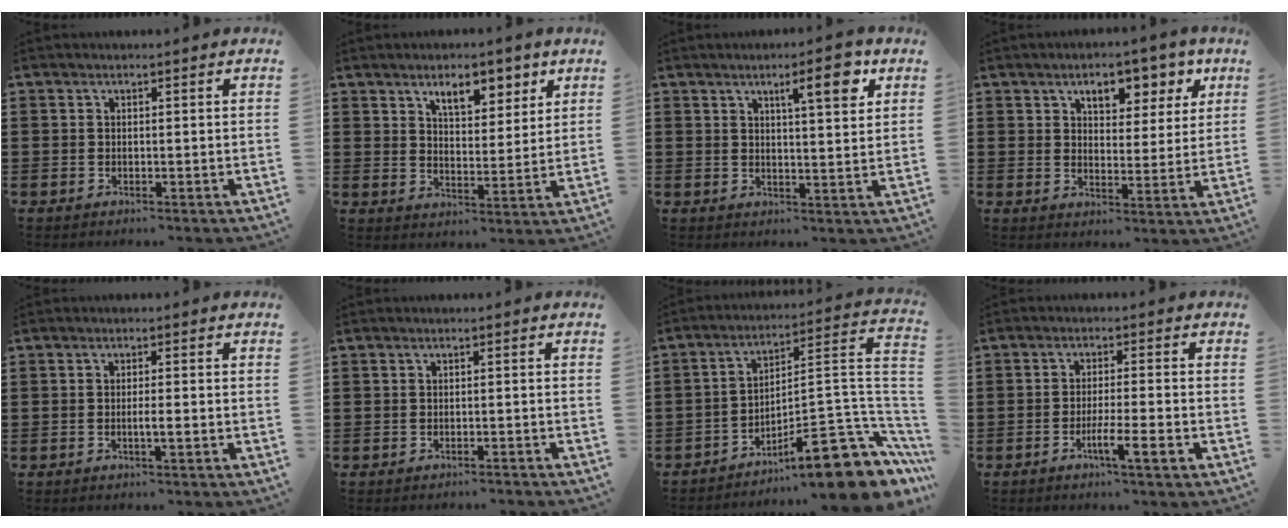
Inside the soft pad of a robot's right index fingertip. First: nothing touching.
{"total": 6.4, "force": [4.3, 2.8, 3.9], "torque": [-0.059, -0.006, 0.069]}
{"total": 6.6, "force": [3.6, 1.5, 5.3], "torque": [-0.082, -0.003, 0.053]}
{"total": 6.3, "force": [4.1, 3.3, 3.4], "torque": [-0.054, -0.008, 0.064]}
{"total": 1.7, "force": [-0.6, 0.0, 1.6], "torque": [-0.028, -0.001, -0.012]}
{"total": 0.9, "force": [-0.9, 0.0, 0.2], "torque": [-0.006, -0.001, -0.017]}
{"total": 12.8, "force": [-8.9, 2.9, 8.8], "torque": [-0.099, 0.011, -0.158]}
{"total": 4.8, "force": [-2.5, 0.2, 4.1], "torque": [-0.066, -0.006, -0.041]}